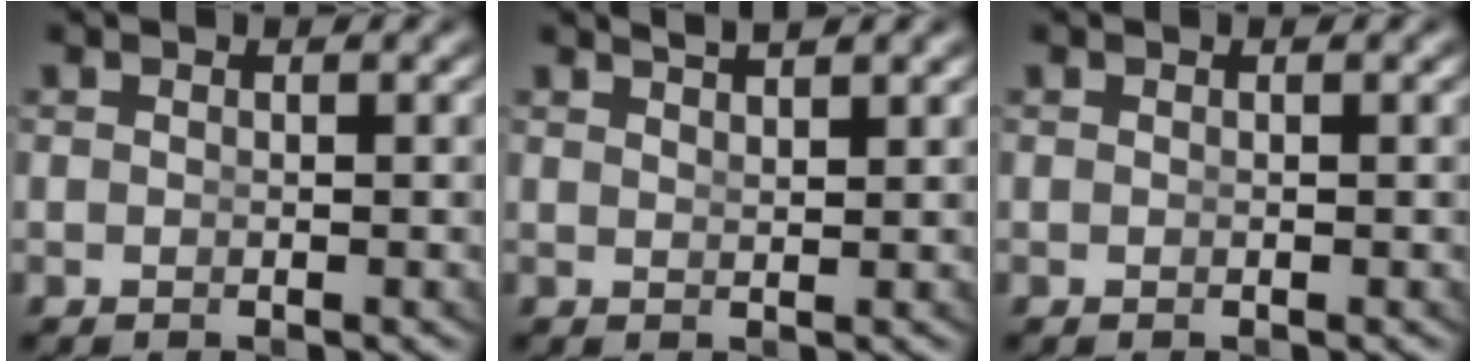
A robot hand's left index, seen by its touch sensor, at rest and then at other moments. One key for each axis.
{"total": 2.0, "fx": 1.8, "fy": -0.5, "fz": 0.7, "tx": -0.006, "ty": -0.005, "tz": 0.039}
{"total": 0.0}